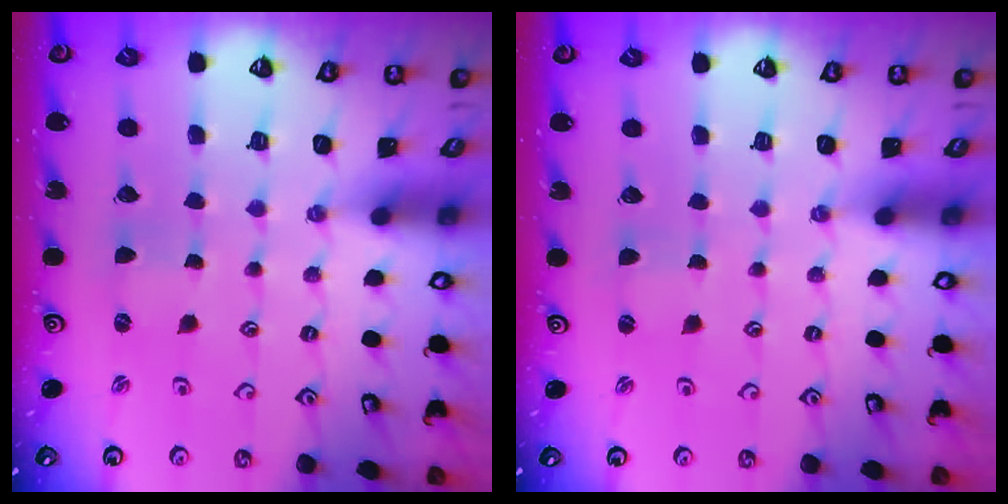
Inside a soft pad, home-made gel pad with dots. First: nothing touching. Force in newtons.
{"total": 0.7, "press": 0.7, "slide": 0.2}